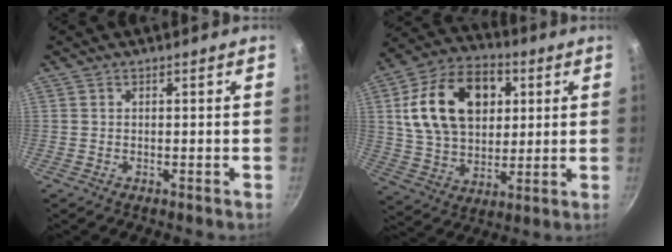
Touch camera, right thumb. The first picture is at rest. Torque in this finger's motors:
{"motor_torque": [-0.24, 3.13, 1.11, 0.00, 0.17]}